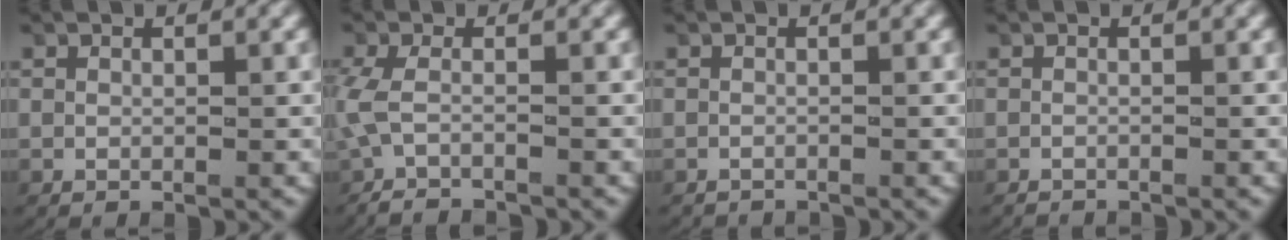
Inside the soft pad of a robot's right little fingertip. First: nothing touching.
{"total": 3.8, "force": [-3.0, 1.3, 1.9], "torque": [-0.064, -0.019, -0.038]}
{"total": 1.5, "force": [-1.4, -0.1, -0.2], "torque": [-0.002, -0.010, -0.018]}
{"total": 1.4, "force": [-1.4, 0.0, -0.1], "torque": [-0.003, -0.010, -0.018]}